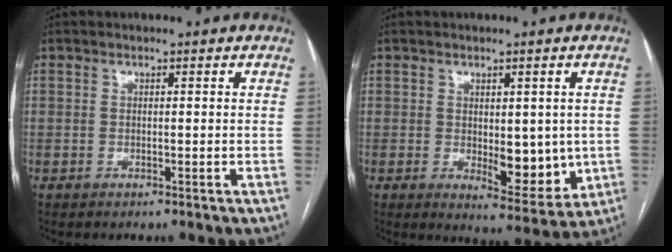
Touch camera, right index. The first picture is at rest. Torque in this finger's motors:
{"motor_torque": [0.29, 0.48, 0.09, 0.04]}